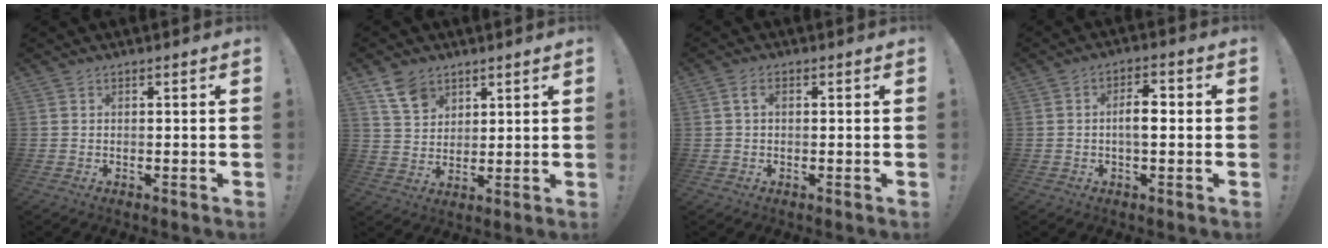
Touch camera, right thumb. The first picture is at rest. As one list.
[{"total": 8.7, "force": [5.6, 6.0, 2.9], "torque": [-0.045, -0.029, 0.108]}, {"total": 2.6, "force": [0.5, 1.5, 2.0], "torque": [-0.036, 0.006, 0.008]}, {"total": 5.9, "force": [-0.3, 2.5, 5.3], "torque": [-0.073, 0.004, -0.012]}]